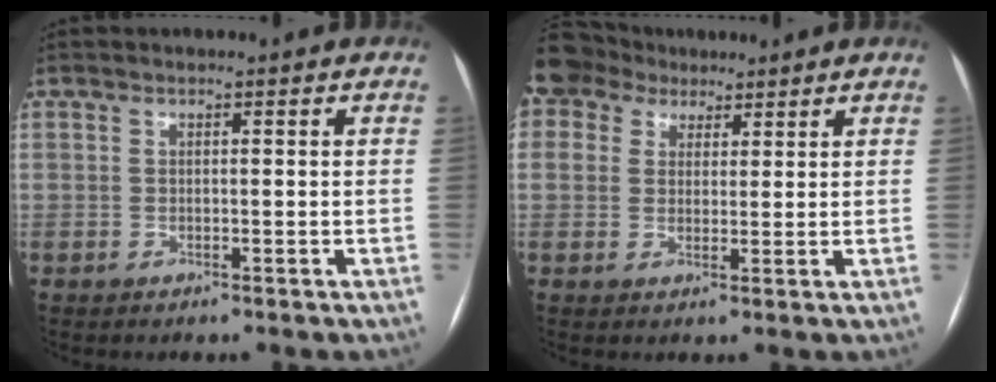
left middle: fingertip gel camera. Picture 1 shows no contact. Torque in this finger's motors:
{"motor_torque": [1.18, -0.97, 1.05, 0.21]}